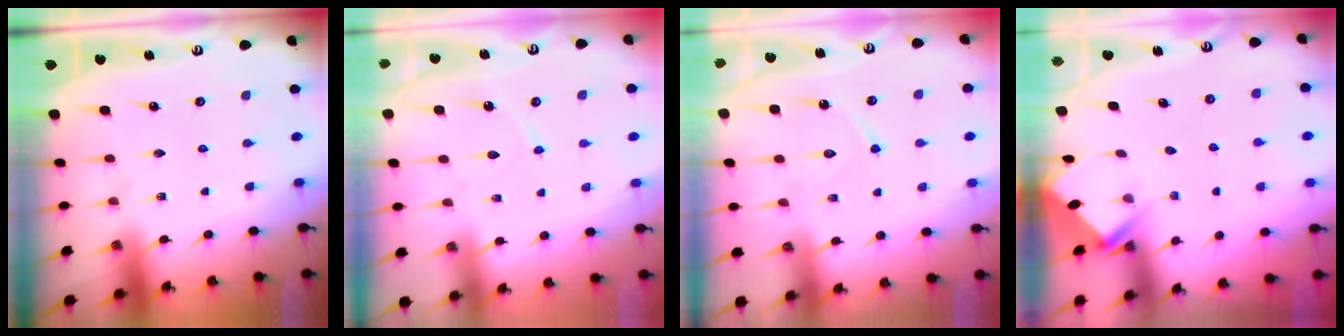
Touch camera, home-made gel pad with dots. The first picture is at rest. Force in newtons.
{"total": 4.0, "press": 4.0, "slide": 0.4}
{"total": 9.8, "press": 9.7, "slide": 0.8}
{"total": 2.5, "press": 2.5, "slide": 0.2}